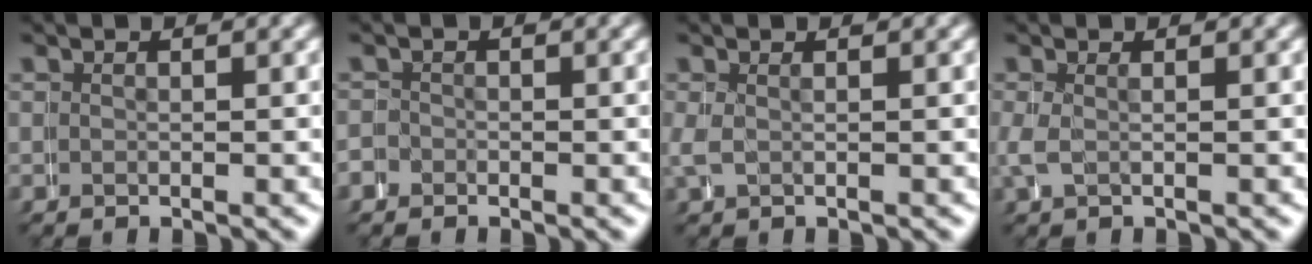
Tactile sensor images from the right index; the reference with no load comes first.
{"total": 1.6, "force": [-0.8, 1.4, 0.0], "torque": [-0.004, 0.003, -0.018]}
{"total": 1.4, "force": [0.3, 1.1, 0.8], "torque": [-0.025, -0.003, 0.008]}
{"total": 1.7, "force": [0.1, 1.2, 1.2], "torque": [-0.039, -0.007, 0.005]}